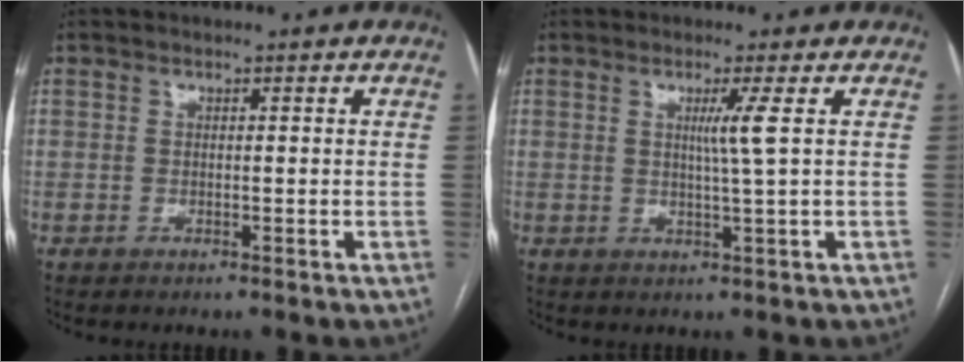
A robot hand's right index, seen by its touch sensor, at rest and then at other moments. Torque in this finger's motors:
{"motor_torque": [0.39, -0.03, 0.23, 0.07]}